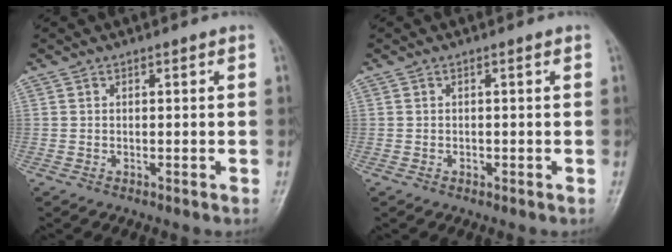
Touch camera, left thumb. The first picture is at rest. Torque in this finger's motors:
{"motor_torque": [-0.08, -0.01, 0.05, 0.03, 0.00]}